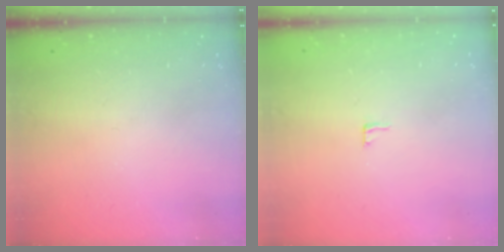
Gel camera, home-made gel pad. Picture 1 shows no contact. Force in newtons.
{"total": 3.1, "press": 3.1, "slide": 0.2}